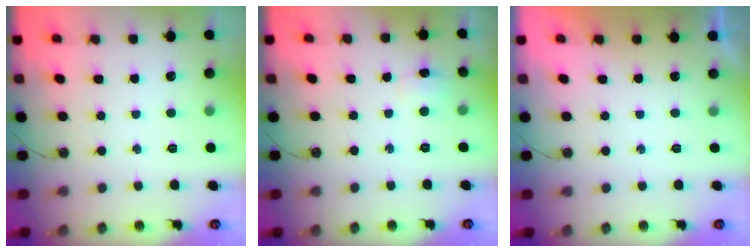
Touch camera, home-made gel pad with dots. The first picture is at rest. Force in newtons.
{"total": 6.5, "press": 6.4, "slide": 0.9}
{"total": 0.0}